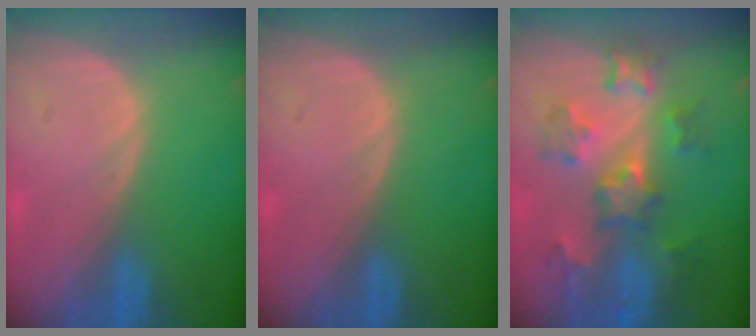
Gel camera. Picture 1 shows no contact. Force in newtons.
{"total": 0.0}
{"total": 7.7, "press": 7.6, "slide": 1.2}